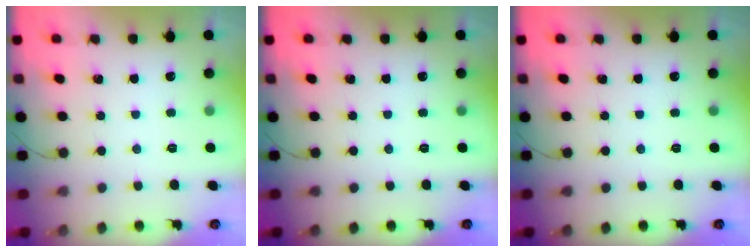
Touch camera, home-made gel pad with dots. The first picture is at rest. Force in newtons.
{"total": 0.0}
{"total": 0.0}